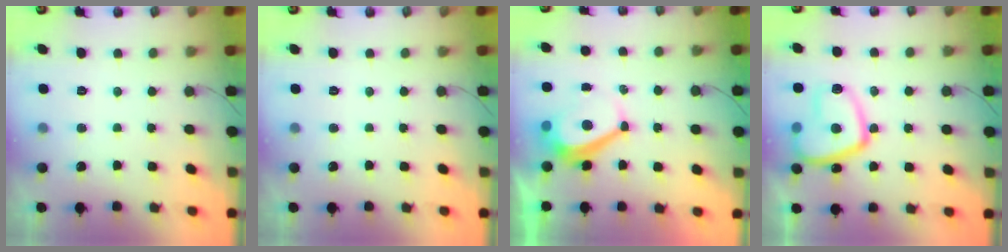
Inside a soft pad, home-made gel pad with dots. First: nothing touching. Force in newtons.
{"total": 0.0}
{"total": 5.3, "press": 5.2, "slide": 0.7}
{"total": 15.1, "press": 15.0, "slide": 1.8}